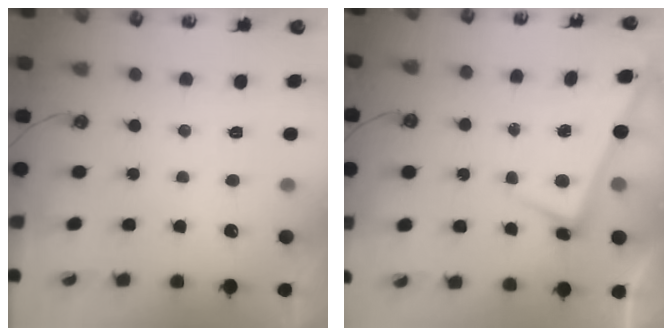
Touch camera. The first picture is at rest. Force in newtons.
{"total": 2.8, "press": 2.7, "slide": 0.4}